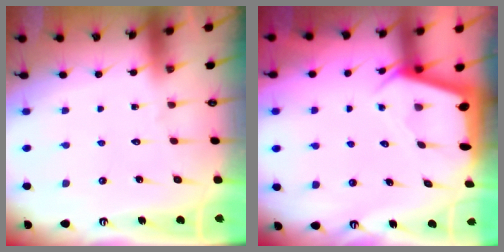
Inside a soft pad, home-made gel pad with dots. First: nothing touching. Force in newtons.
{"total": 2.5, "press": 2.5, "slide": 0.3}